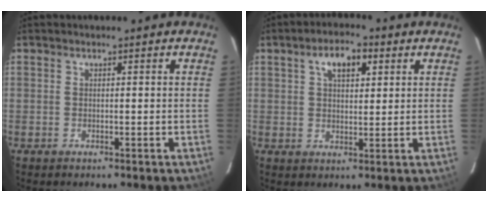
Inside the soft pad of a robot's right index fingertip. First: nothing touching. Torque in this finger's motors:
{"motor_torque": [0.28, 0.24, 0.28, 0.09]}